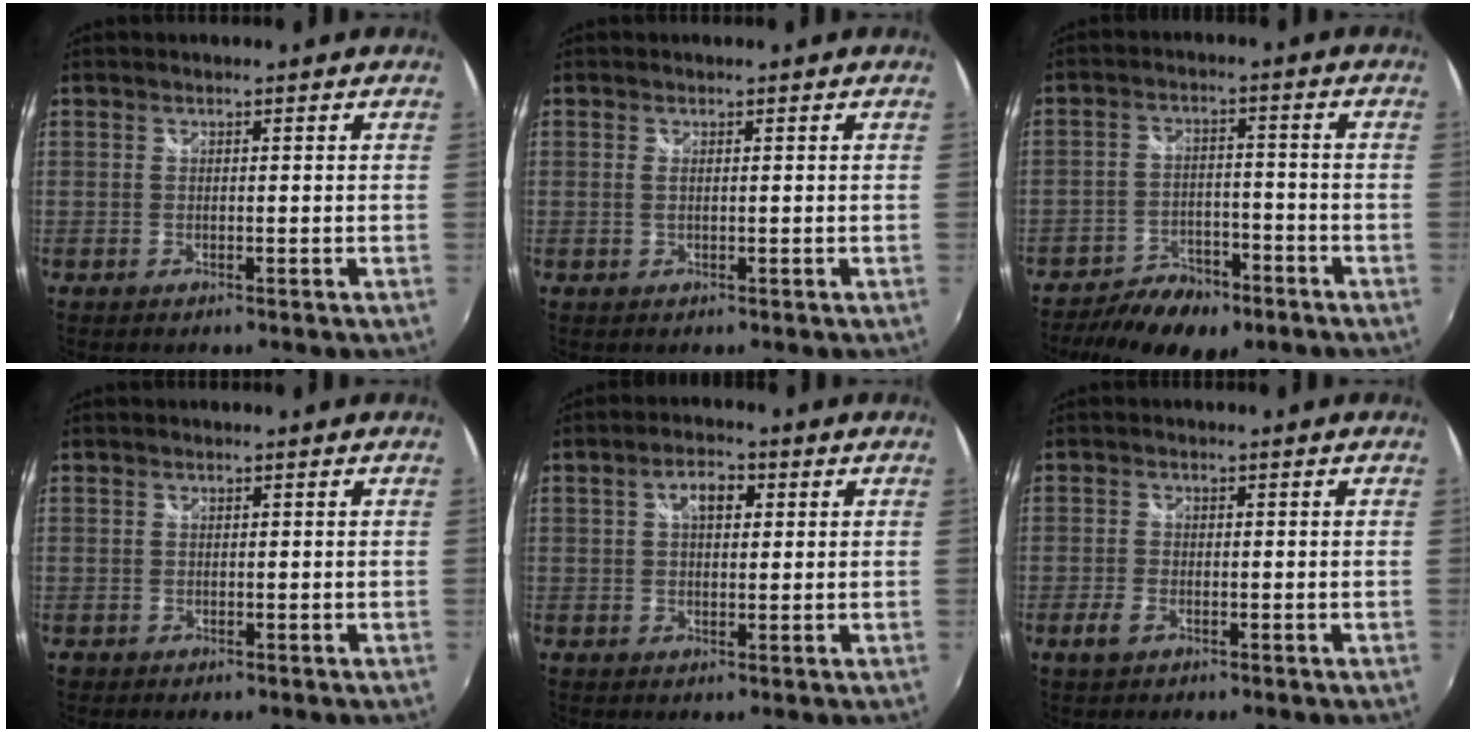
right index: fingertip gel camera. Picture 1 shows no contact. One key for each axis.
{"total": 0.6, "fx": 0.0, "fy": 0.1, "fz": 0.5, "tx": -0.013, "ty": 0.001, "tz": -0.001}
{"total": 13.3, "fx": -9.6, "fy": 6.3, "fz": 6.7, "tx": -0.155, "ty": -0.013, "tz": -0.149}
{"total": 0.8, "fx": -0.3, "fy": 0.8, "fz": 0.0, "tx": -0.004, "ty": 0.000, "tz": -0.003}
{"total": 4.6, "fx": 1.4, "fy": 2.6, "fz": 3.6, "tx": -0.058, "ty": 0.014, "tz": 0.022}
{"total": 2.7, "fx": -1.5, "fy": 1.4, "fz": 1.7, "tx": -0.039, "ty": -0.003, "tz": -0.028}